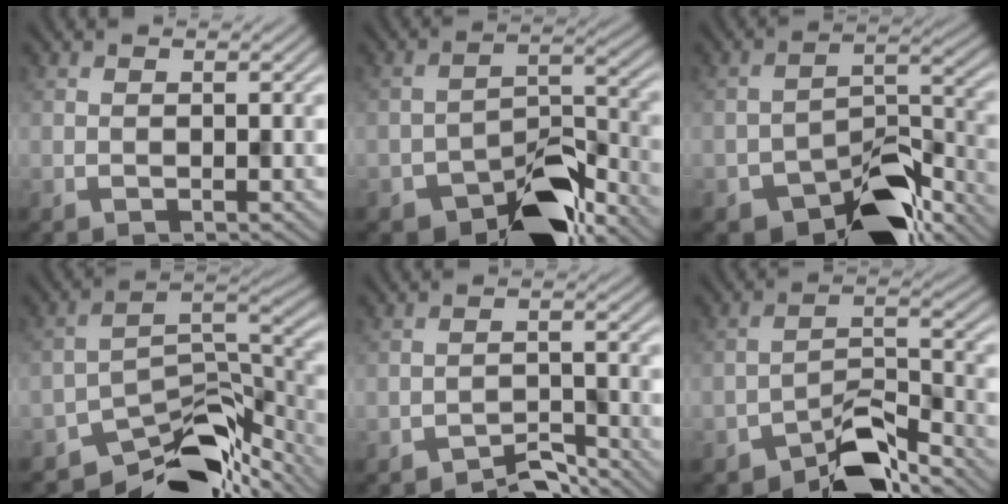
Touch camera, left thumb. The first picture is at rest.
{"total": 10.0, "force": [-7.0, 4.5, 5.5], "torque": [-0.072, -0.003, -0.127]}
{"total": 11.2, "force": [-7.8, 5.3, 6.0], "torque": [-0.079, -0.009, -0.138]}
{"total": 12.3, "force": [-9.4, 5.1, 6.0], "torque": [-0.100, -0.011, -0.156]}
{"total": 3.7, "force": [-3.4, 1.0, 1.2], "torque": [-0.017, 0.004, -0.062]}
{"total": 8.1, "force": [-6.2, 3.0, 4.2], "torque": [-0.061, 0.006, -0.123]}